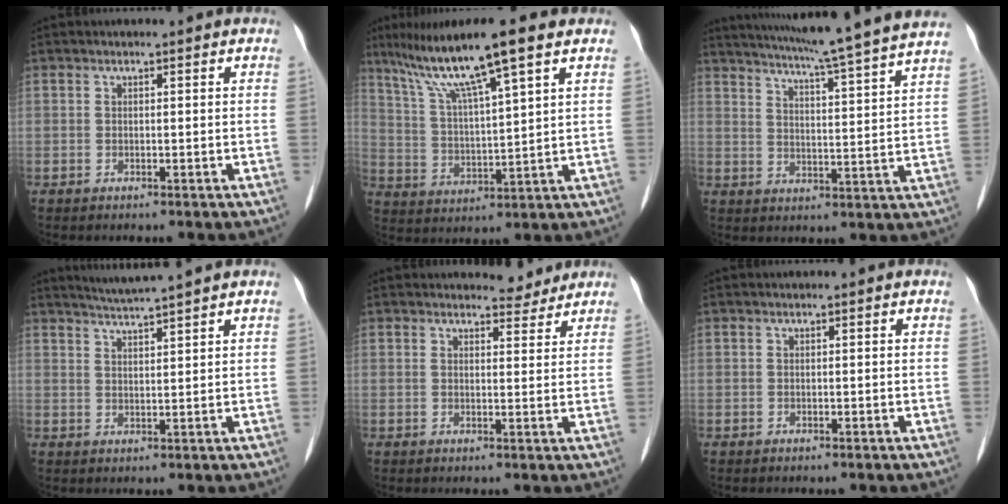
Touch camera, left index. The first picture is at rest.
{"total": 12.1, "force": [8.3, -0.4, 8.8], "torque": [-0.162, 0.013, 0.148]}
{"total": 20.3, "force": [18.1, -1.9, 9.0], "torque": [-0.153, -0.036, 0.233]}
{"total": 5.3, "force": [4.8, -1.2, 1.9], "torque": [-0.037, 0.012, 0.081]}
{"total": 3.3, "force": [3.2, 0.9, 0.0], "torque": [-0.001, -0.010, 0.036]}
{"total": 0.0}